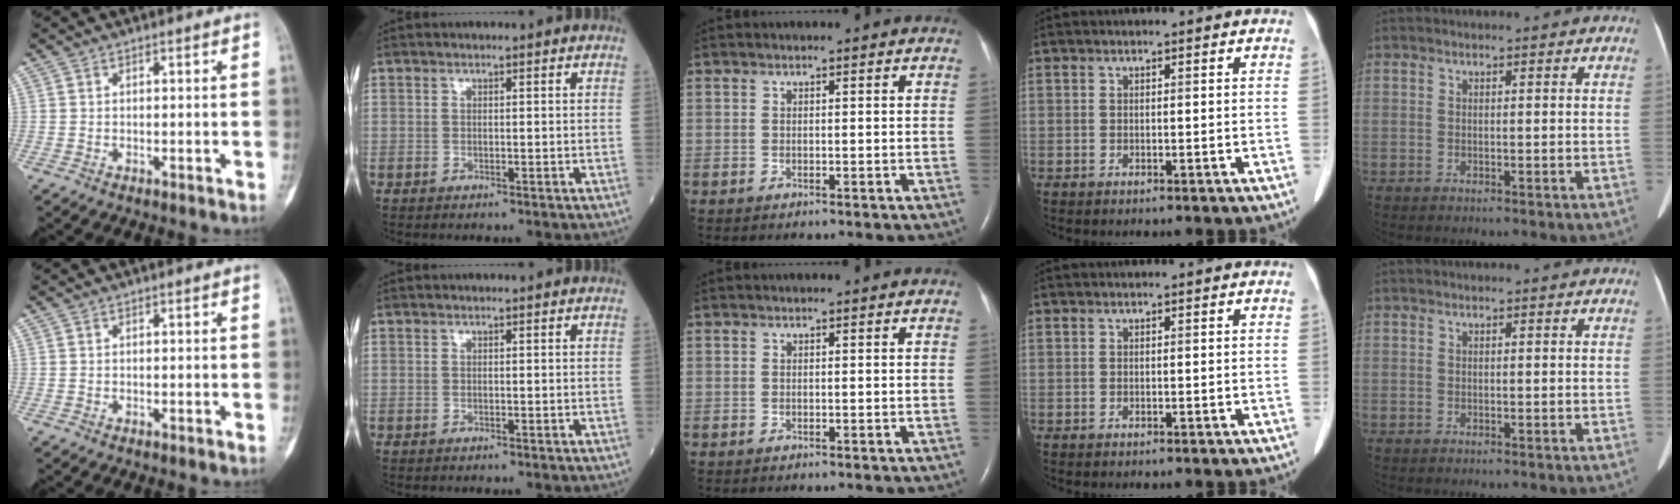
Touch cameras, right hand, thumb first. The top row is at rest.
{}